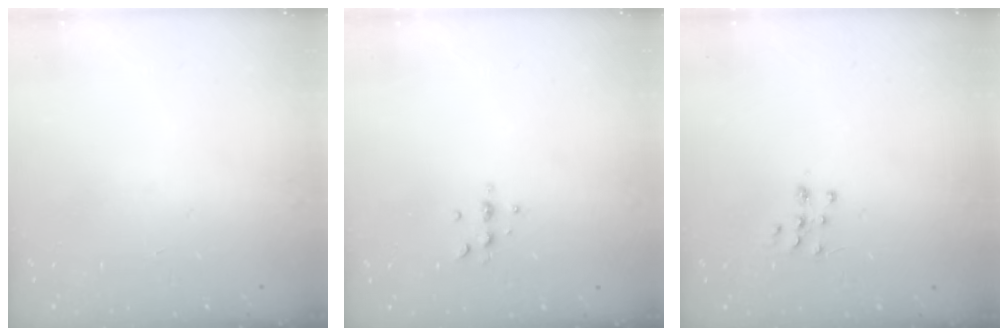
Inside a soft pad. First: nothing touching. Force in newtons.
{"total": 4.3, "press": 4.3, "slide": 0.6}
{"total": 7.0, "press": 7.0, "slide": 0.3}